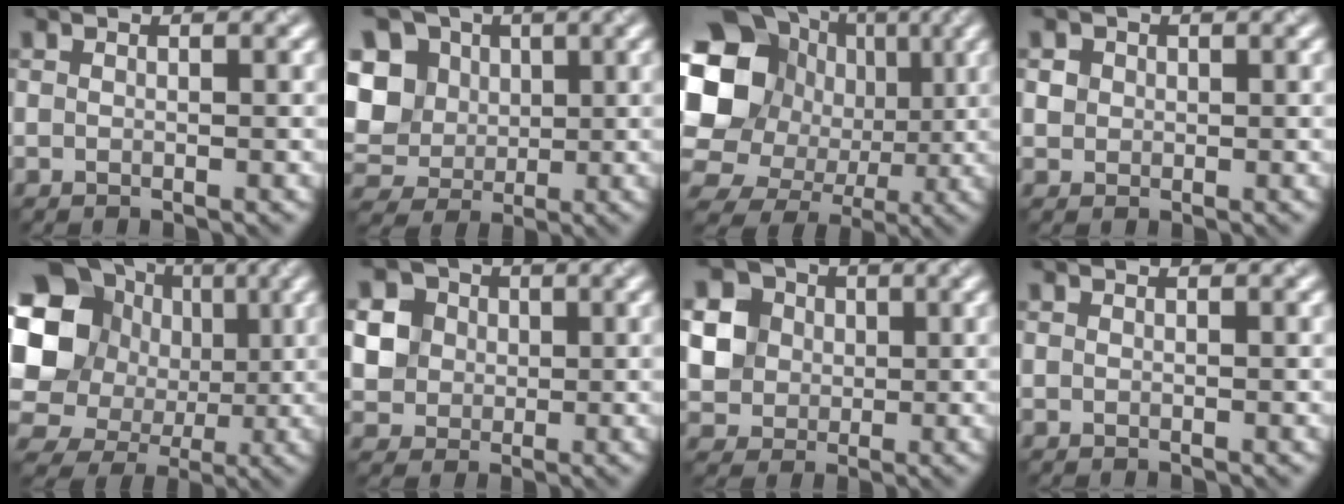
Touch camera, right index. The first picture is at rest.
{"total": 11.4, "force": [3.3, 9.5, 5.3], "torque": [-0.135, 0.021, 0.053]}
{"total": 15.5, "force": [1.5, 13.2, 8.0], "torque": [-0.171, 0.000, 0.017]}
{"total": 1.4, "force": [0.5, 1.3, 0.4], "torque": [-0.010, 0.000, 0.016]}
{"total": 15.8, "force": [3.1, 13.9, 6.9], "torque": [-0.182, 0.024, 0.038]}
{"total": 6.8, "force": [2.1, 5.9, 2.6], "torque": [-0.060, 0.024, 0.028]}
{"total": 7.5, "force": [1.9, 6.6, 3.0], "torque": [-0.070, 0.023, 0.026]}
{"total": 0.0}